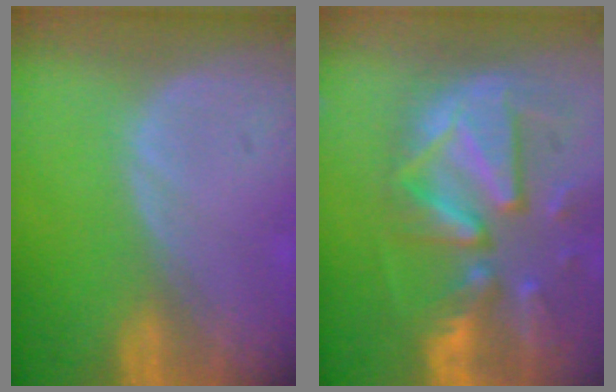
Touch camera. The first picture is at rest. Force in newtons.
{"total": 12.6, "press": 11.0, "slide": 6.2}